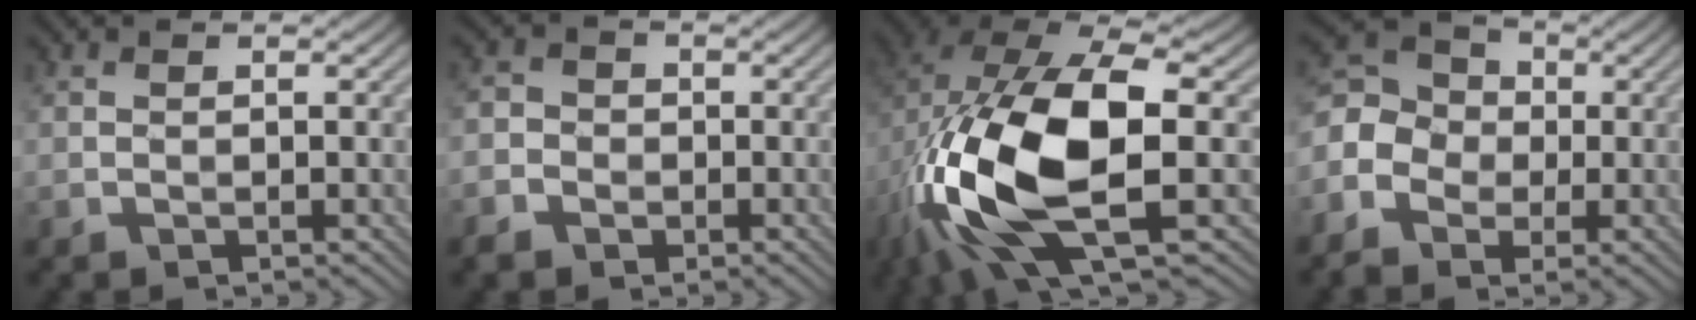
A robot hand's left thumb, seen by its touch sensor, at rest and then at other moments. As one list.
[{"total": 3.5, "force": [-1.5, 3.1, 0.8], "torque": [-0.026, -0.002, -0.038]}, {"total": 17.2, "force": [-3.1, 8.2, 14.8], "torque": [-0.339, -0.014, -0.045]}, {"total": 7.9, "force": [-1.8, 6.9, 3.6], "torque": [-0.116, -0.002, -0.054]}]